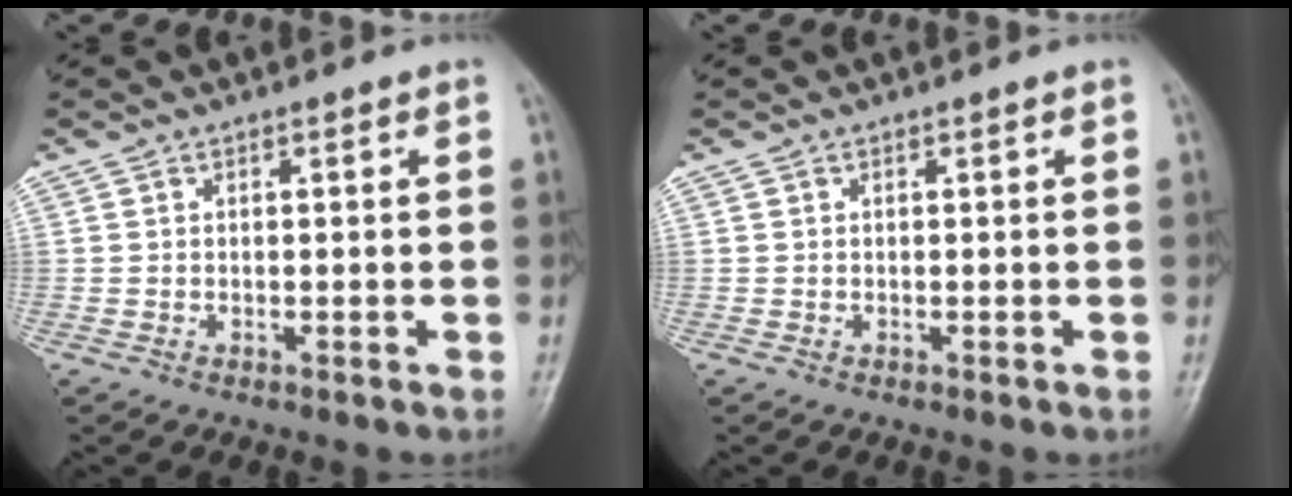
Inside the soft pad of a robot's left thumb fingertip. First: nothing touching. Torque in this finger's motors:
{"motor_torque": [-0.14, 0.15, -0.03, -0.04, 0.00]}